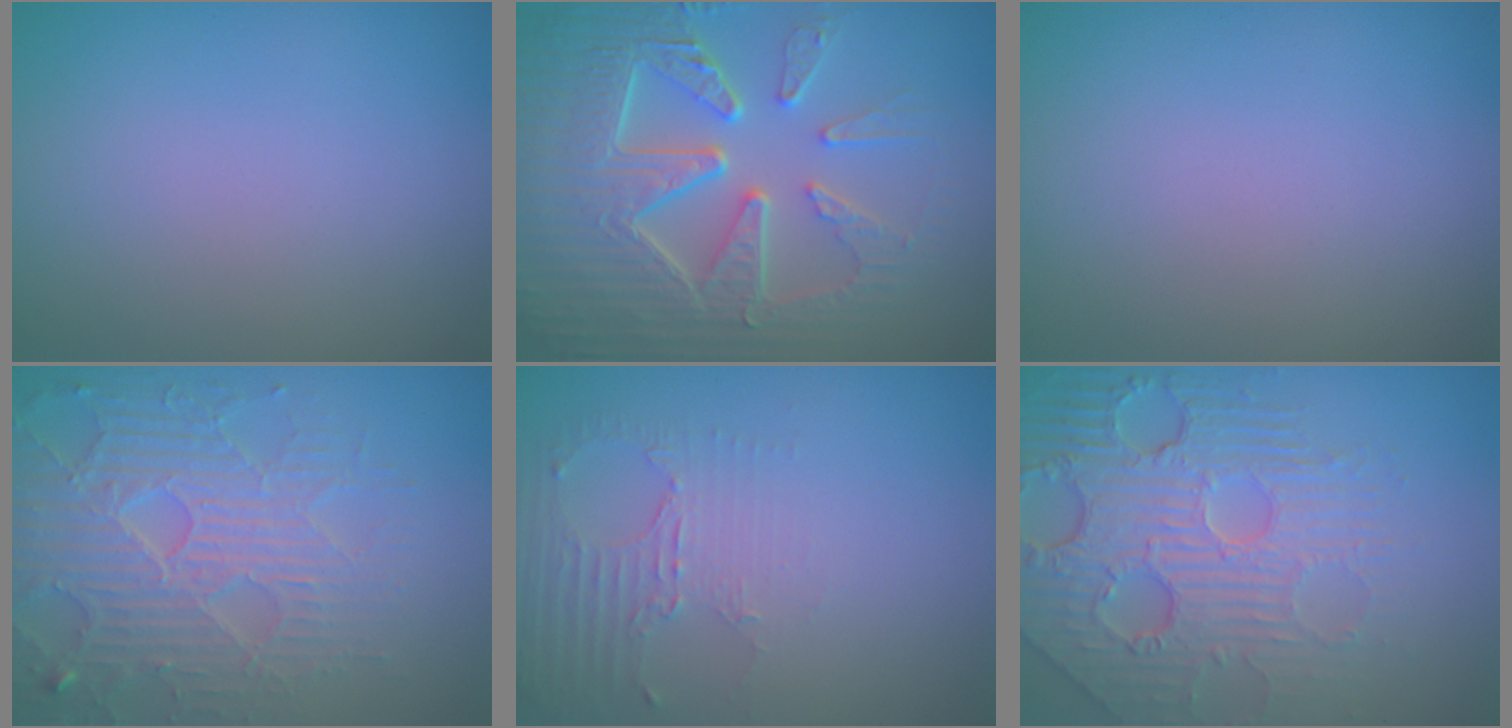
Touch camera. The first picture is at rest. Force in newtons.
{"total": 8.9, "press": 6.5, "slide": 6.1}
{"total": 0.0}
{"total": 6.1, "press": 5.2, "slide": 3.1}
{"total": 2.5, "press": 1.8, "slide": 1.7}
{"total": 7.3, "press": 5.4, "slide": 5.0}